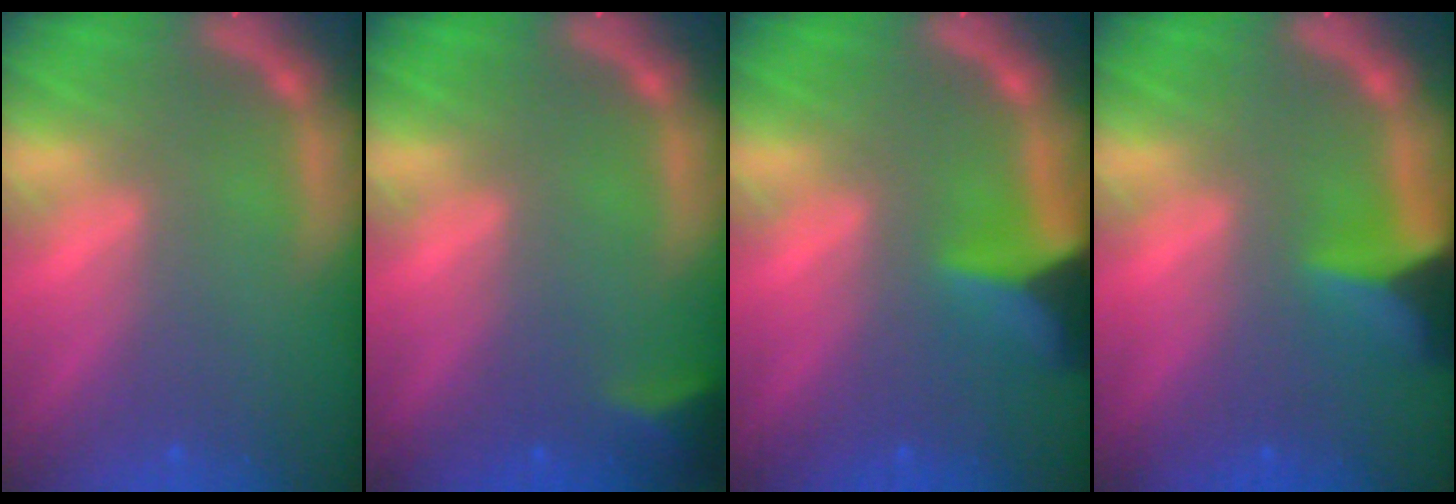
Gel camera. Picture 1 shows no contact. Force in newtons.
{"total": 2.4}
{"total": 5.4}
{"total": 5.0}